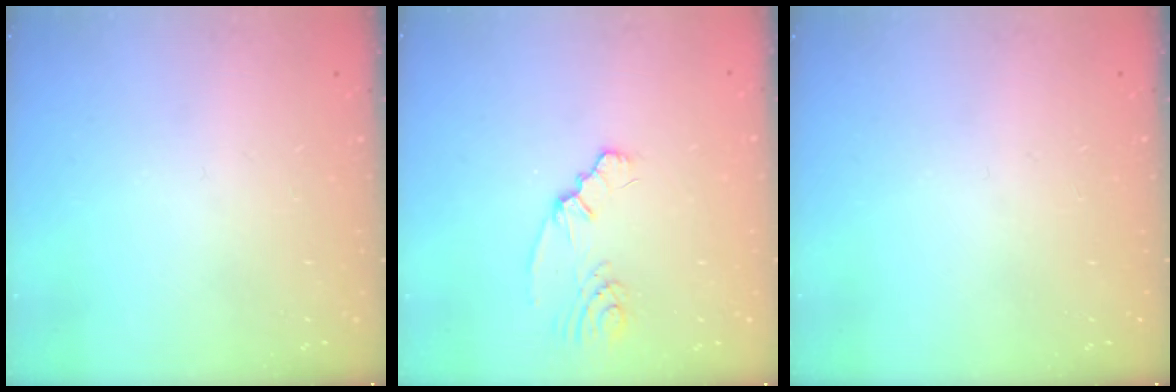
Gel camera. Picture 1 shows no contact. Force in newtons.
{"total": 2.3, "press": 2.2, "slide": 0.5}
{"total": 0.0}